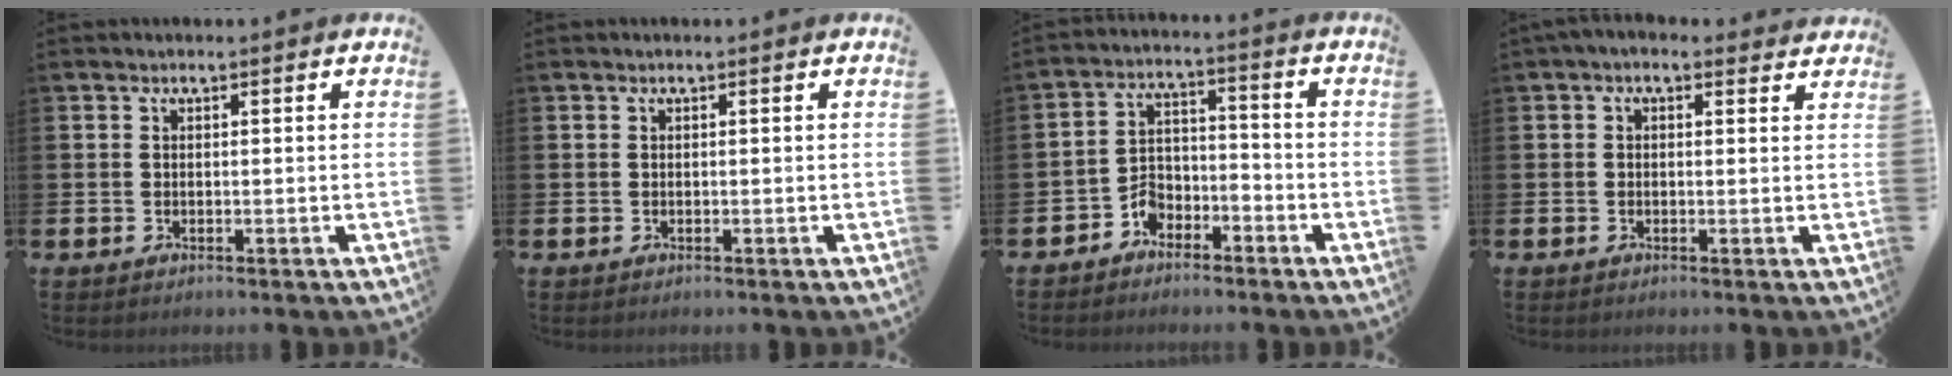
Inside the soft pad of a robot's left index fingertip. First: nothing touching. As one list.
[{"total": 0.0}, {"total": 4.0, "force": [-3.3, 2.0, 1.0], "torque": [-0.025, 0.003, -0.069]}, {"total": 0.9, "force": [0.5, 0.5, 0.6], "torque": [-0.008, 0.002, 0.007]}]